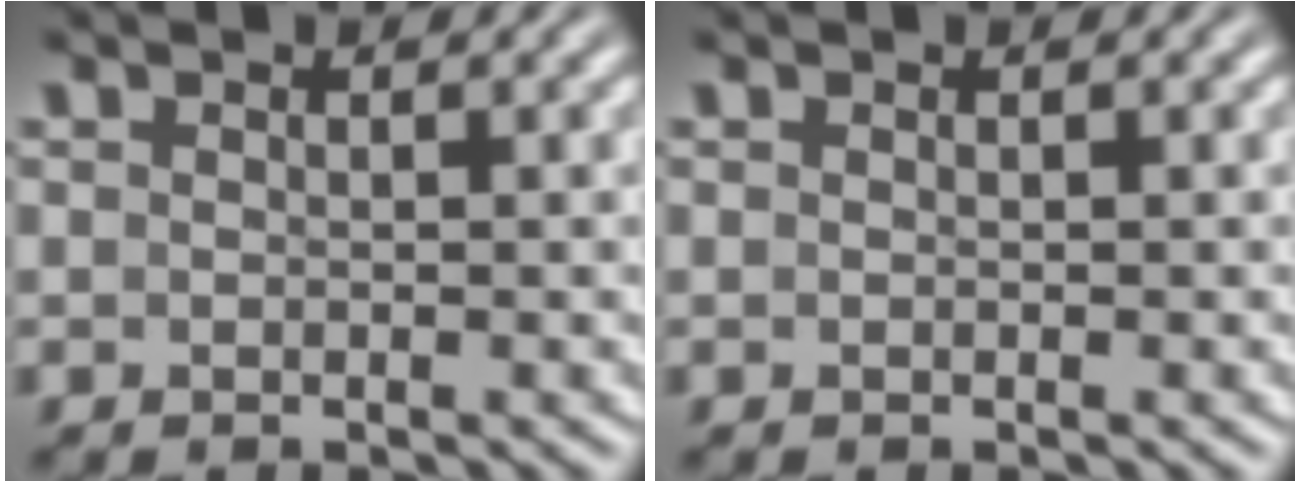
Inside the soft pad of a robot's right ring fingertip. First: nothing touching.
{"total": 0.0}